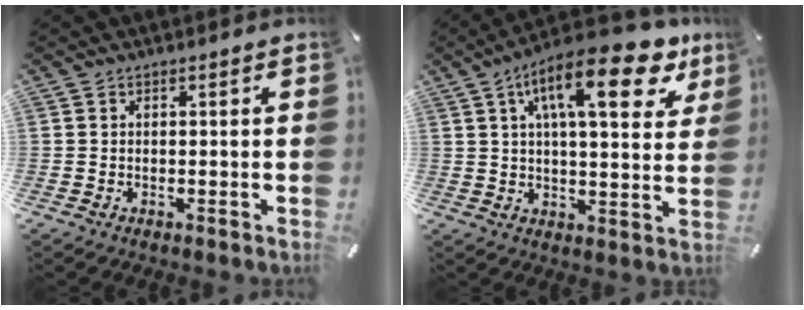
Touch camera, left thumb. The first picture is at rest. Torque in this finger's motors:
{"motor_torque": [2.41, 2.60, 1.58, -1.18, 0.60]}